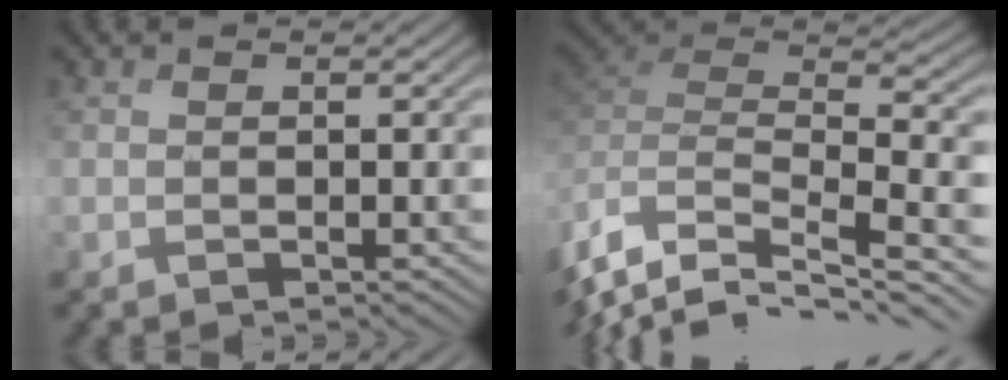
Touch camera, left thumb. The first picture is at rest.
{"total": 11.7, "force": [-7.1, 5.1, 7.8], "torque": [-0.208, -0.016, -0.115]}